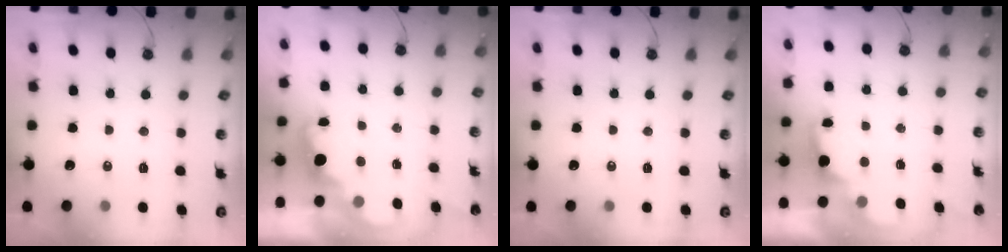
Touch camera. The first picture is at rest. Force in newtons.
{"total": 2.0, "press": 1.9, "slide": 0.5}
{"total": 0.0}
{"total": 2.5, "press": 2.4, "slide": 0.6}